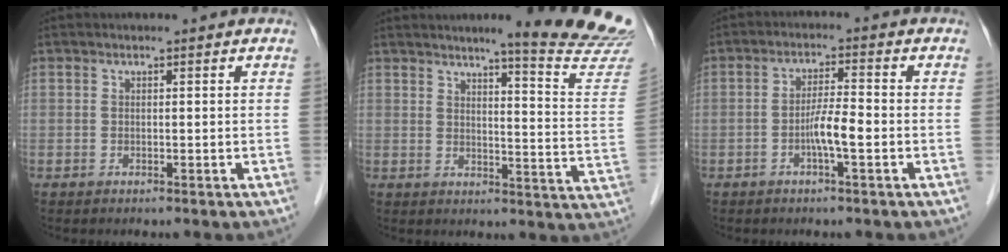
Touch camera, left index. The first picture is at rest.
{"total": 15.9, "force": [14.2, -1.1, 7.0], "torque": [-0.083, -0.101, 0.155]}
{"total": 4.3, "force": [-1.5, 0.2, 4.1], "torque": [-0.078, 0.001, -0.029]}